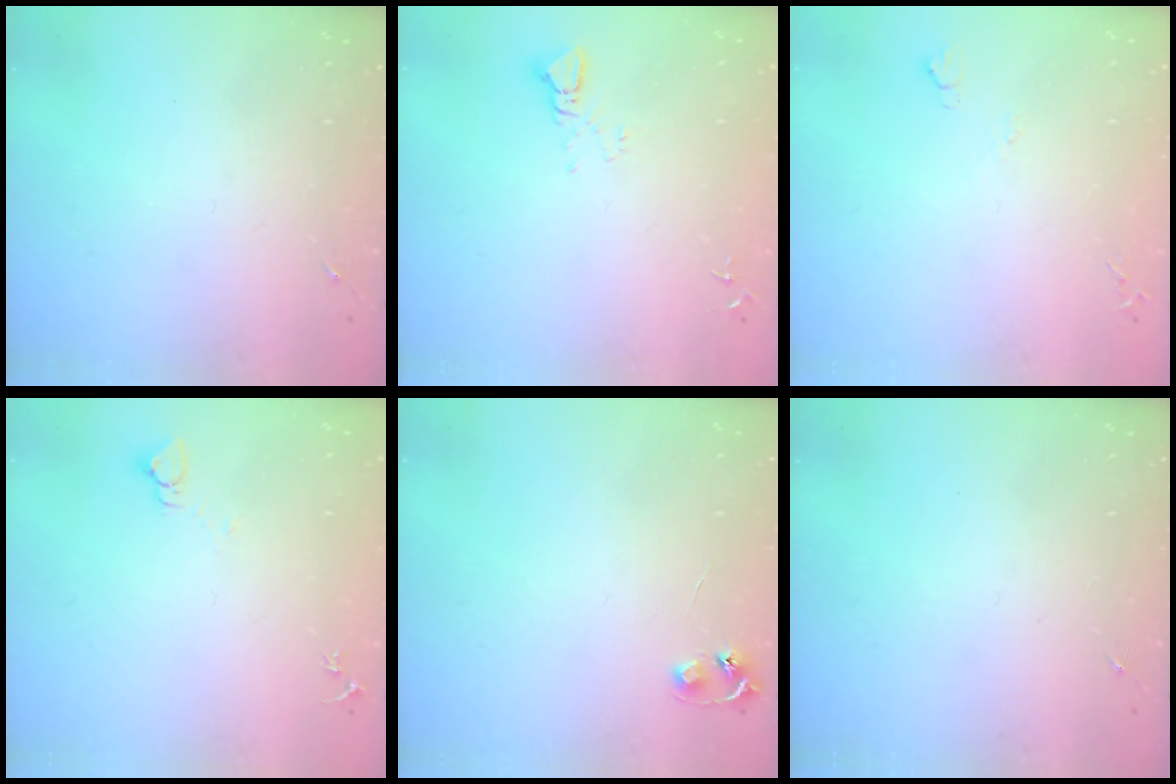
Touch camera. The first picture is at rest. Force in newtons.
{"total": 2.5, "press": 2.5, "slide": 0.1}
{"total": 4.0, "press": 4.0, "slide": 0.6}
{"total": 2.7, "press": 2.7, "slide": 0.2}
{"total": 4.8, "press": 4.7, "slide": 0.5}
{"total": 0.0}